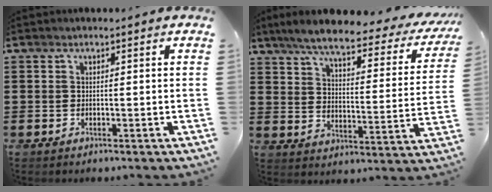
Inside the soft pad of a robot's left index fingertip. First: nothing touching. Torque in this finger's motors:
{"motor_torque": [2.14, 0.00, 0.79, 0.21]}